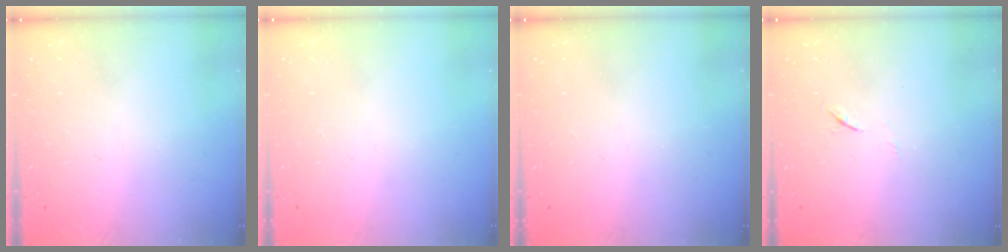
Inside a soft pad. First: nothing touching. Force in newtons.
{"total": 0.0}
{"total": 0.0}
{"total": 4.0, "press": 4.0, "slide": 0.6}